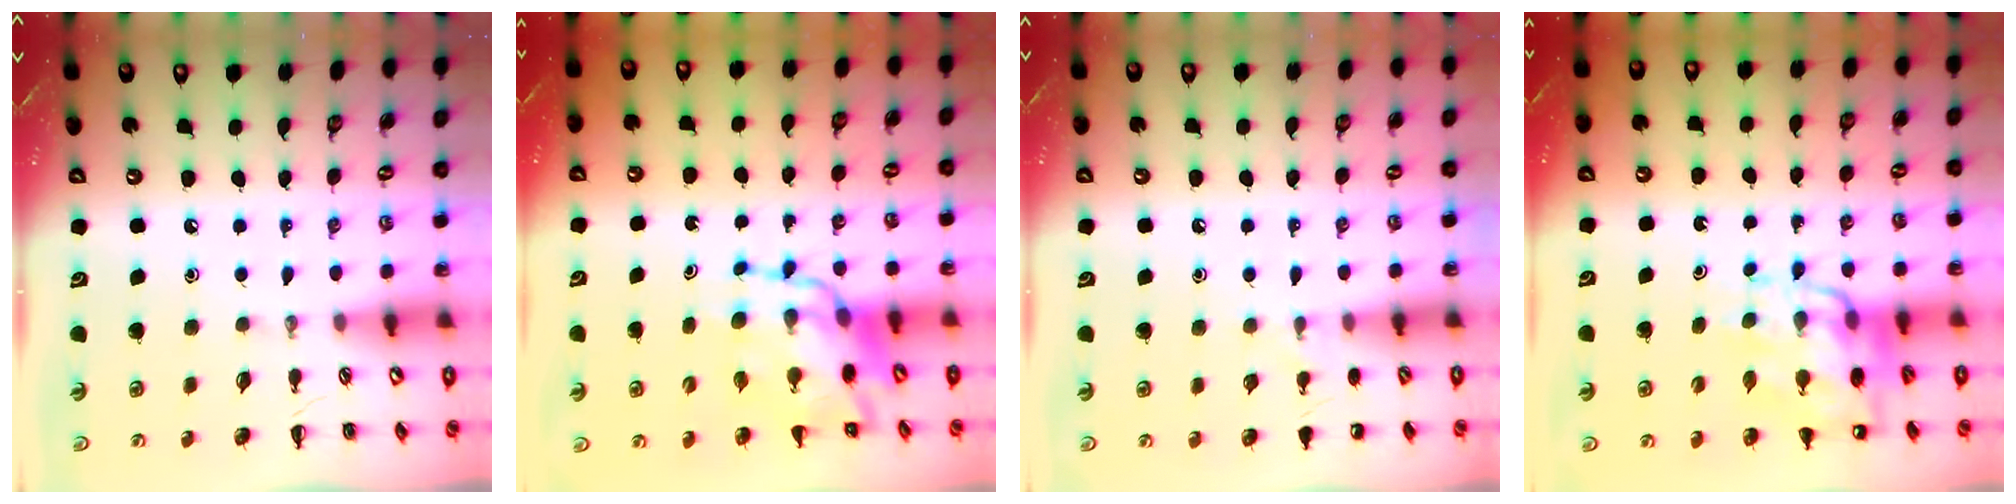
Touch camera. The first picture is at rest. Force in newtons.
{"total": 12.1, "press": 11.7, "slide": 3.2}
{"total": 6.4, "press": 6.2, "slide": 1.8}
{"total": 16.4, "press": 15.9, "slide": 3.9}